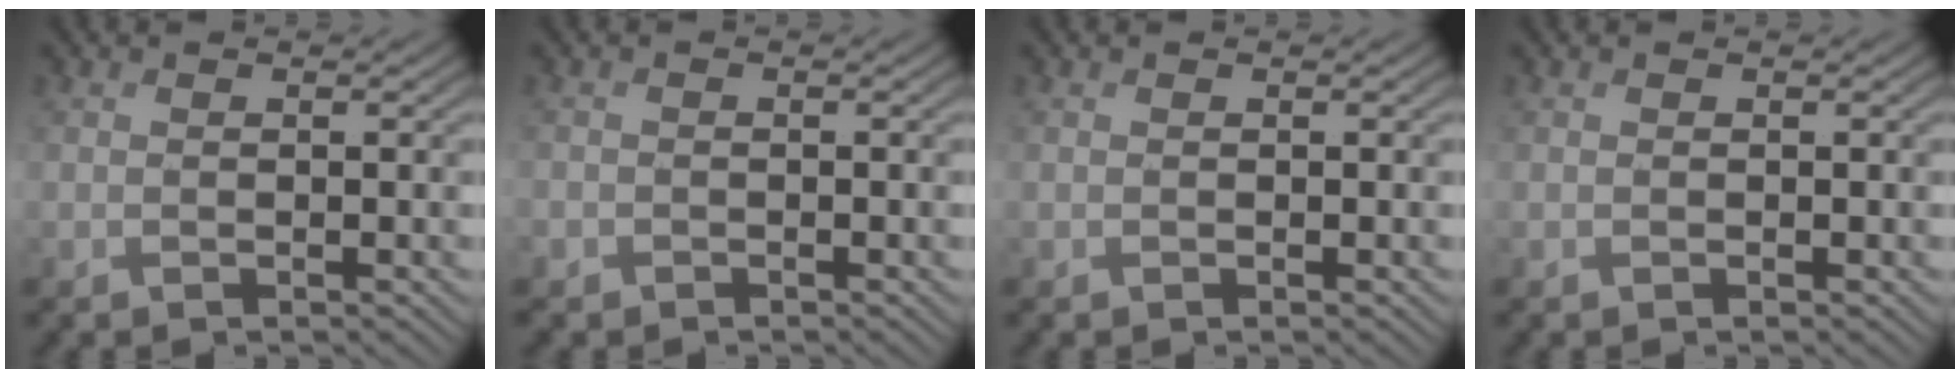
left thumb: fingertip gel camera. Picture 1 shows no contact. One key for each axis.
{"total": 1.2, "fx": -0.9, "fy": 0.8, "fz": 0.0, "tx": 0.002, "ty": -0.004, "tz": -0.023}
{"total": 0.0}
{"total": 0.0}